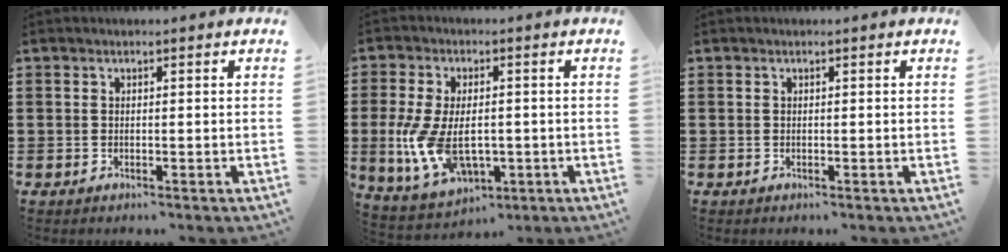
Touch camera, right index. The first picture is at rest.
{"total": 9.7, "force": [-1.1, 5.6, 7.8], "torque": [-0.186, -0.002, -0.021]}
{"total": 0.0}